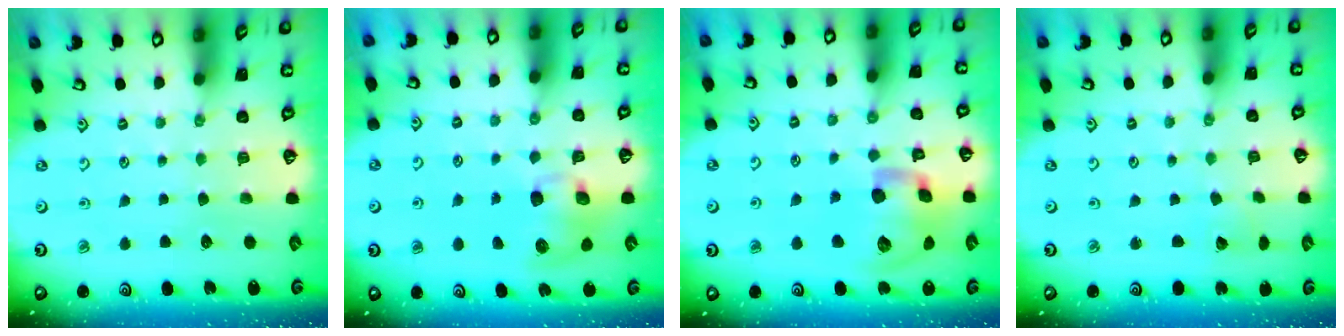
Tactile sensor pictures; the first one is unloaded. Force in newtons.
{"total": 9.4, "press": 9.3, "slide": 1.4}
{"total": 18.2, "press": 18.0, "slide": 2.8}
{"total": 2.8, "press": 2.8, "slide": 0.1}